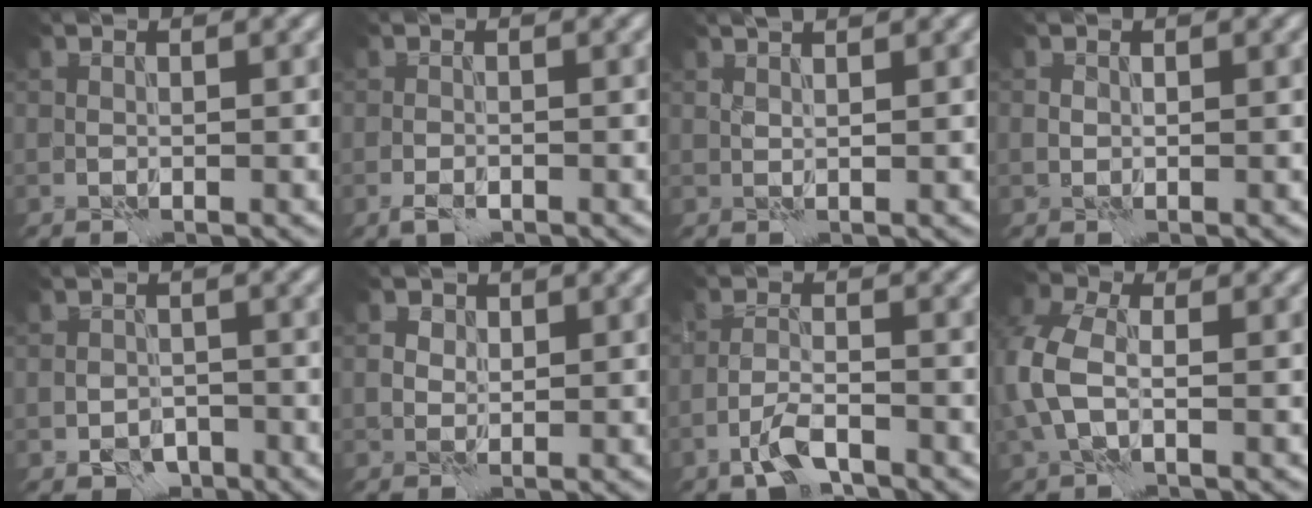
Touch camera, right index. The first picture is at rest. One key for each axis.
{"total": 1.4, "fx": -0.9, "fy": 0.7, "fz": 0.9, "tx": -0.021, "ty": -0.001, "tz": -0.019}
{"total": 1.7, "fx": 1.4, "fy": 0.3, "fz": 0.9, "tx": -0.015, "ty": -0.003, "tz": 0.014}
{"total": 0.0}
{"total": 2.6, "fx": -1.4, "fy": 1.9, "fz": 1.1, "tx": -0.015, "ty": -0.003, "tz": -0.026}
{"total": 1.4, "fx": 0.6, "fy": 1.2, "fz": 0.5, "tx": -0.012, "ty": 0.002, "tz": 0.007}
{"total": 3.2, "fx": -2.3, "fy": 1.0, "fz": 2.0, "tx": -0.044, "ty": 0.005, "tz": -0.051}
{"total": 5.8, "fx": -0.3, "fy": 3.9, "fz": 4.3, "tx": -0.121, "ty": 0.004, "tz": -0.018}